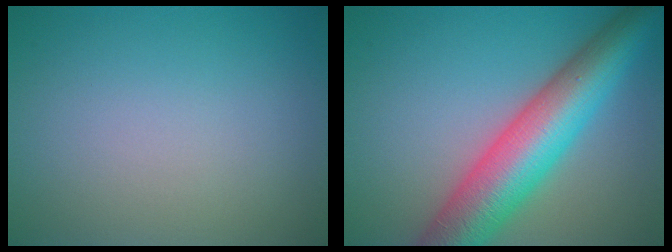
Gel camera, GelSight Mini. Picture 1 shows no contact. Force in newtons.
{"total": 10.2, "press": 10.2, "slide": 0.2}